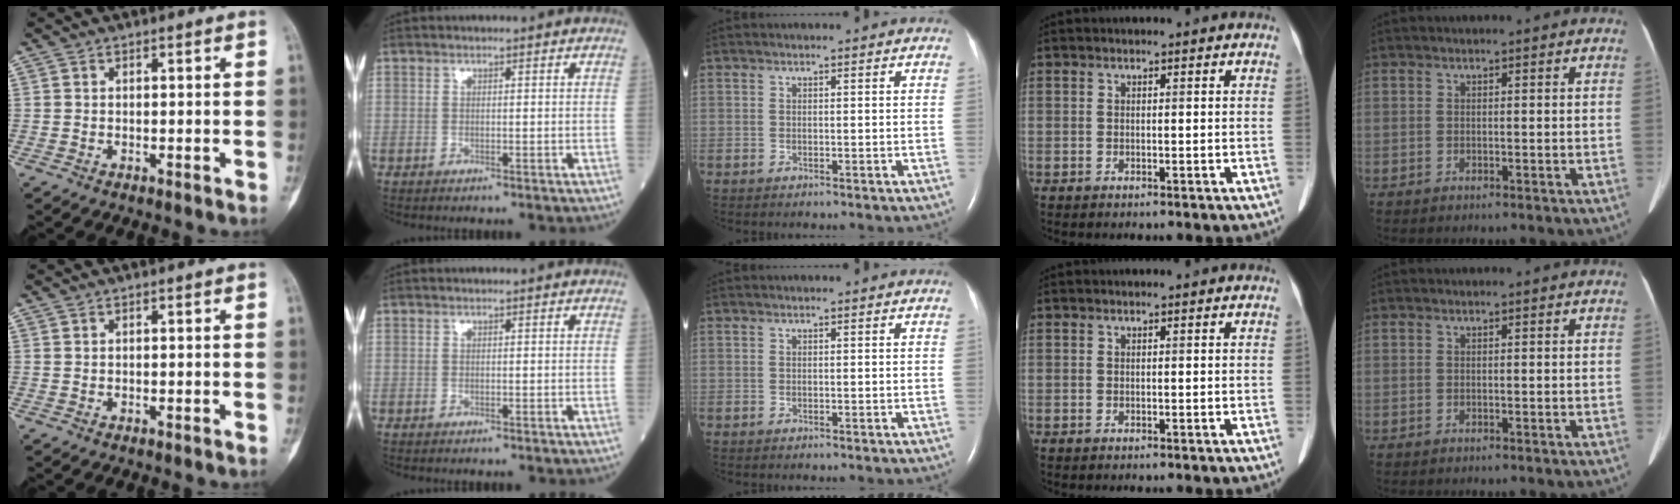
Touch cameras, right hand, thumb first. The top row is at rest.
{}